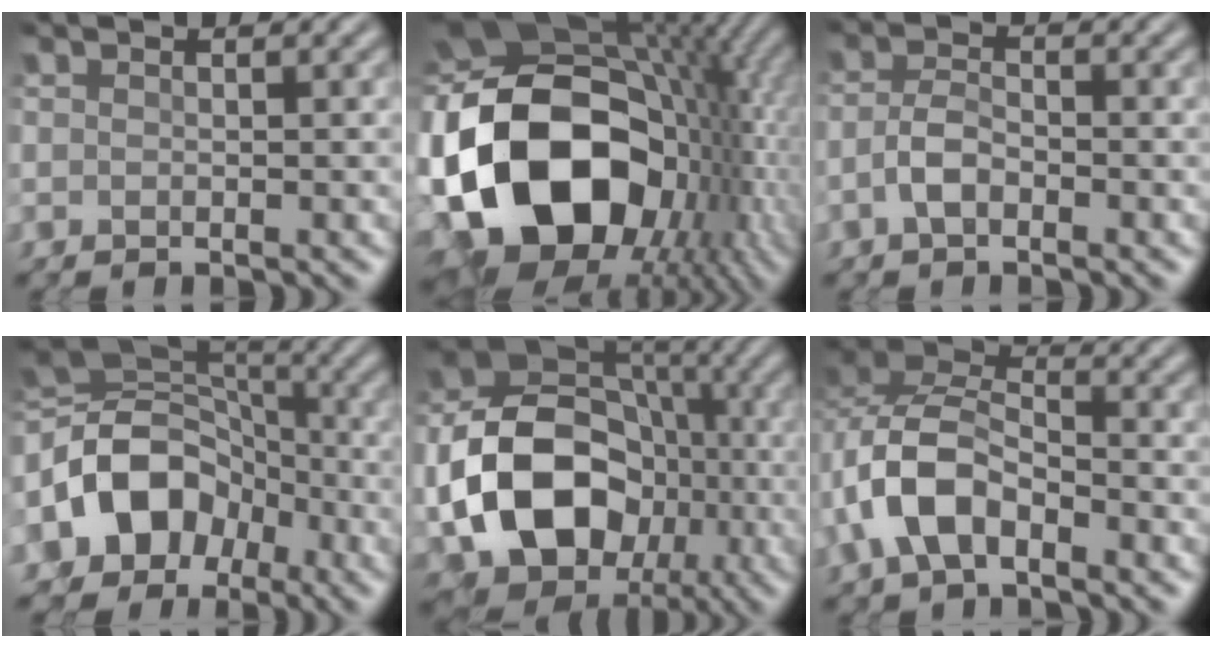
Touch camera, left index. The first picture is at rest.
{"total": 19.4, "force": [-3.3, 13.9, 13.1], "torque": [-0.262, -0.009, -0.044]}
{"total": 2.2, "force": [-1.2, 0.9, 1.7], "torque": [-0.039, 0.010, -0.028]}
{"total": 9.7, "force": [-3.1, 7.2, 5.6], "torque": [-0.106, 0.014, -0.065]}
{"total": 14.4, "force": [-3.7, 10.8, 8.8], "torque": [-0.153, -0.007, -0.064]}
{"total": 6.3, "force": [-2.6, 3.6, 4.5], "torque": [-0.099, 0.010, -0.055]}